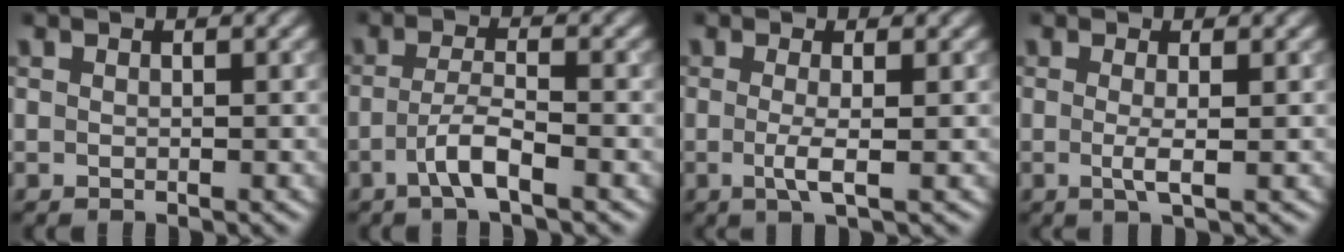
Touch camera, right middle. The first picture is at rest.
{"total": 3.0, "force": [-1.5, 0.5, 2.5], "torque": [-0.050, 0.009, -0.035]}
{"total": 2.4, "force": [-0.3, 0.5, 2.4], "torque": [-0.046, -0.006, -0.008]}
{"total": 2.0, "force": [-0.2, 0.4, 2.0], "torque": [-0.040, -0.005, -0.006]}